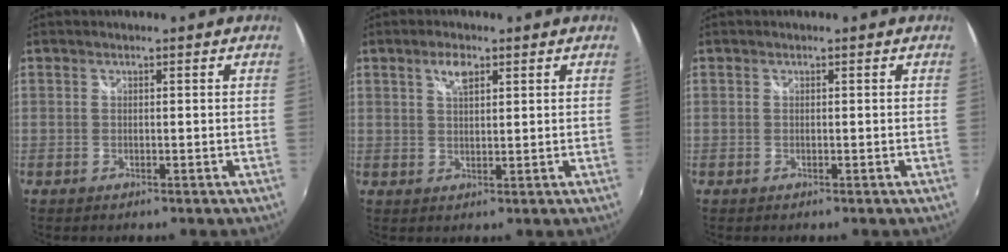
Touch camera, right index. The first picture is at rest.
{"total": 3.5, "force": [1.9, 1.4, 2.5], "torque": [-0.043, 0.006, 0.035]}
{"total": 0.0}